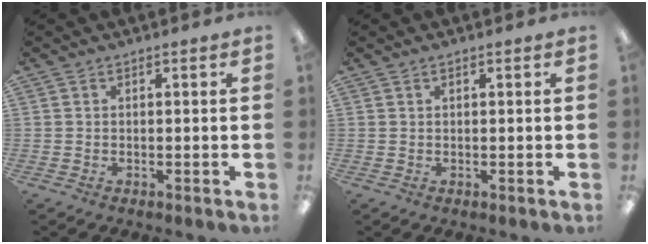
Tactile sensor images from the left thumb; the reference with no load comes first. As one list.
[{"total": 0.5, "force": [0.4, 0.2, 0.3], "torque": [-0.007, 0.003, 0.007]}]